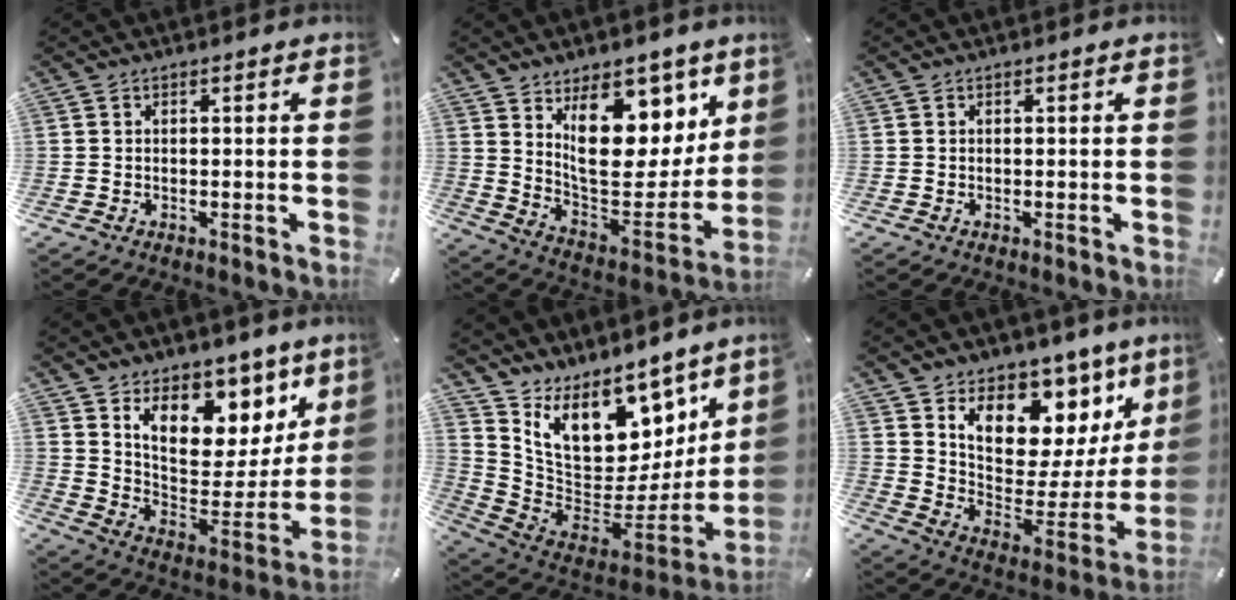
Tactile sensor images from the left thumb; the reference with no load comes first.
{"total": 18.5, "force": [10.5, 10.6, 11.0], "torque": [-0.142, -0.089, 0.188]}
{"total": 0.0}
{"total": 14.5, "force": [9.0, 9.4, 6.5], "torque": [-0.083, -0.083, 0.158]}
{"total": 12.8, "force": [9.0, 8.5, 3.3], "torque": [-0.062, -0.113, 0.171]}
{"total": 12.4, "force": [7.6, 8.6, 4.9], "torque": [-0.059, -0.095, 0.132]}